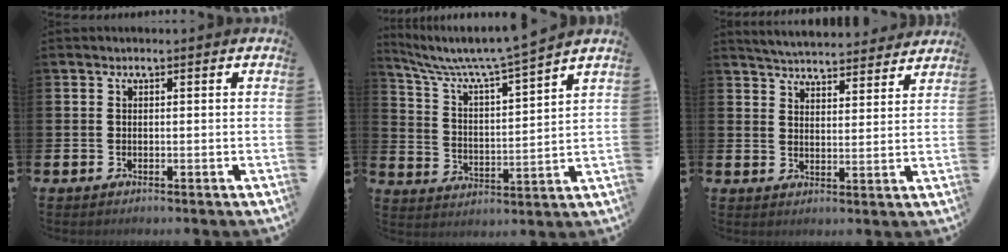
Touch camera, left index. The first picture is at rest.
{"total": 7.2, "force": [6.6, 0.1, 2.9], "torque": [-0.084, -0.047, 0.107]}
{"total": 5.2, "force": [5.1, 0.5, 0.2], "torque": [-0.018, -0.037, 0.090]}